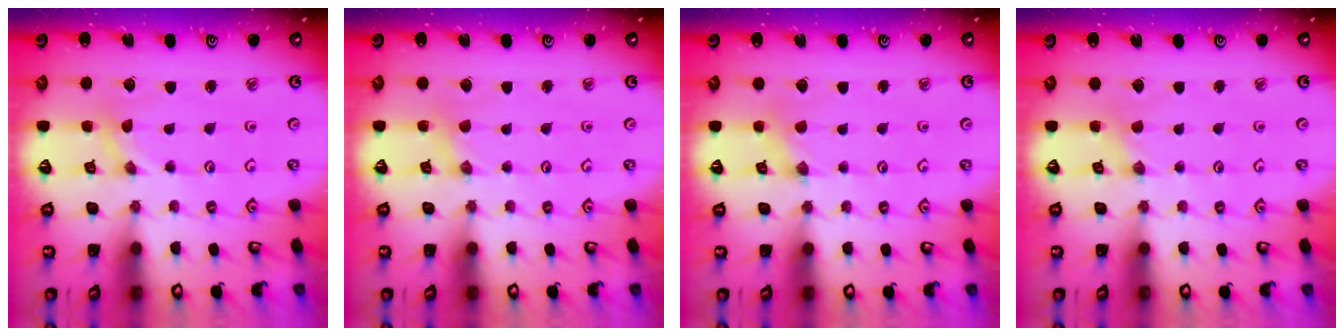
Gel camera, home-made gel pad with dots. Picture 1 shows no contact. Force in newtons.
{"total": 1.0, "press": 1.0, "slide": 0.2}
{"total": 0.6, "press": 0.6, "slide": 0.1}
{"total": 0.0}